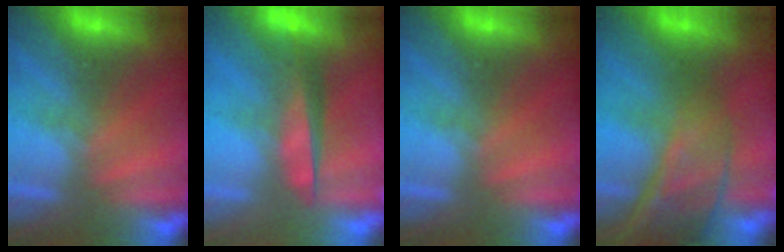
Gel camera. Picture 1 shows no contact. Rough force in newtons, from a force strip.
{"total": 5.6}
{"total": 0.0}
{"total": 7.8}